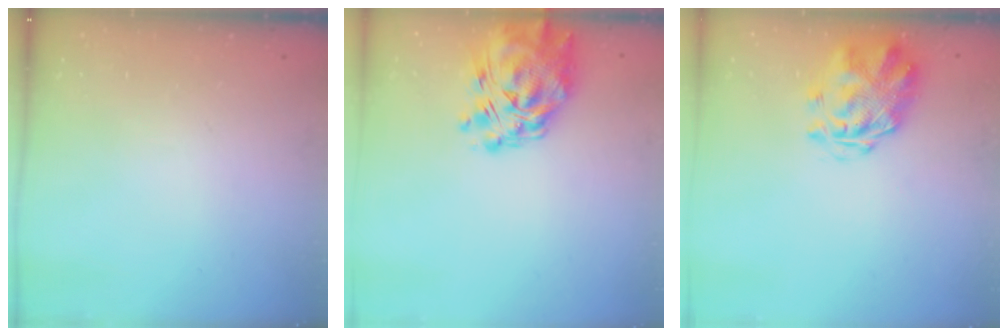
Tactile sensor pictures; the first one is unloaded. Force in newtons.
{"total": 12.7, "press": 11.8, "slide": 4.9}
{"total": 3.1, "press": 2.8, "slide": 1.5}